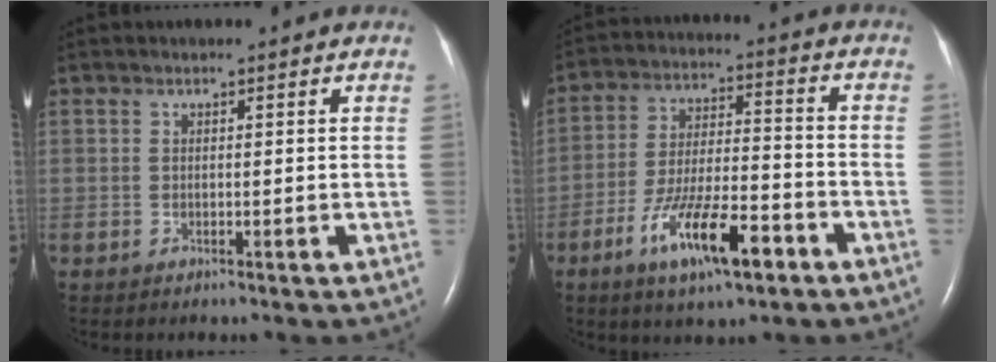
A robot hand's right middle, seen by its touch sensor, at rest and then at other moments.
{"total": 12.5, "force": [-6.7, 2.9, 10.1], "torque": [-0.190, -0.003, -0.112]}